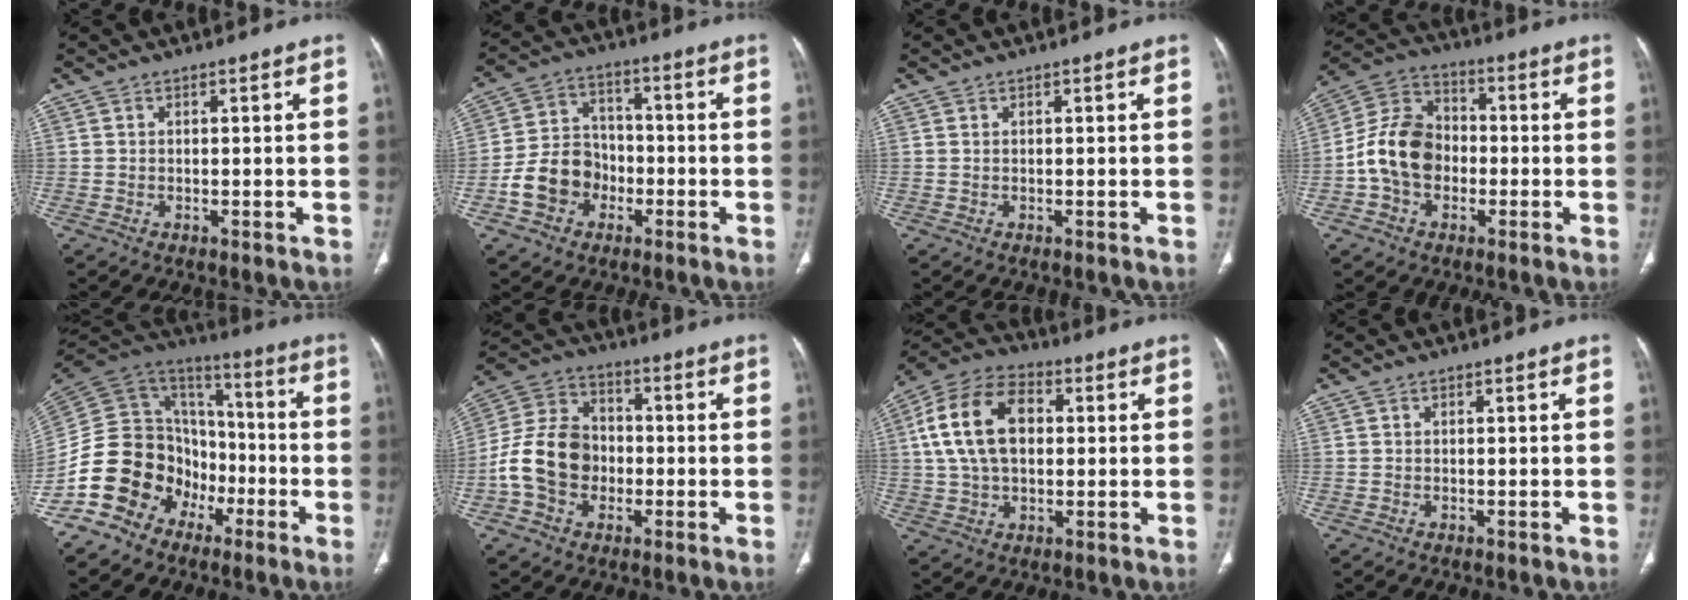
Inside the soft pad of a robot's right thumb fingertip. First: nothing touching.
{"total": 10.8, "force": [-3.8, 8.9, 4.8], "torque": [-0.063, 0.036, -0.067]}
{"total": 0.0}
{"total": 12.7, "force": [-2.0, 9.8, 7.9], "torque": [-0.133, 0.039, -0.046]}
{"total": 20.2, "force": [-9.0, 15.7, 9.0], "torque": [-0.138, 0.095, -0.161]}
{"total": 13.6, "force": [-2.5, 10.7, 8.0], "torque": [-0.138, 0.037, -0.051]}
{"total": 16.1, "force": [2.7, 10.3, 12.1], "torque": [-0.223, 0.022, 0.043]}
{"total": 0.0}